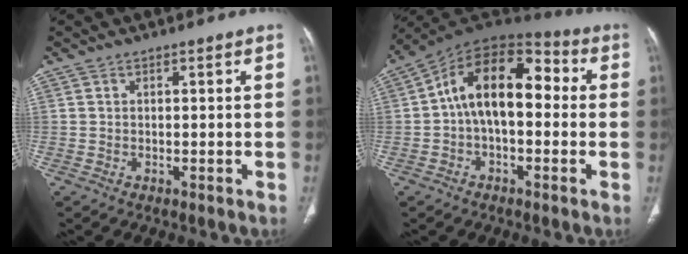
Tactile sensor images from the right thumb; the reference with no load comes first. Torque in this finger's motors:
{"motor_torque": [0.30, 1.92, 0.31, 0.00, 0.35]}